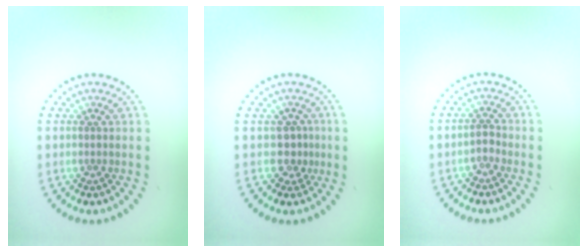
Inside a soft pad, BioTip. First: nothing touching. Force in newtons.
{"total": 1.9, "press": 1.4, "slide": 1.2}
{"total": 0.9, "press": 0.7, "slide": 0.4}